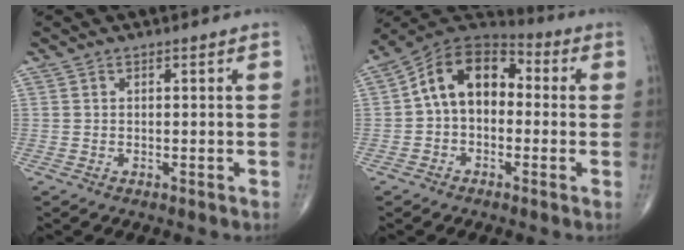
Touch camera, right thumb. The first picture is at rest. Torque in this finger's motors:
{"motor_torque": [-0.23, 0.82, 0.64, 0.39, 0.11]}